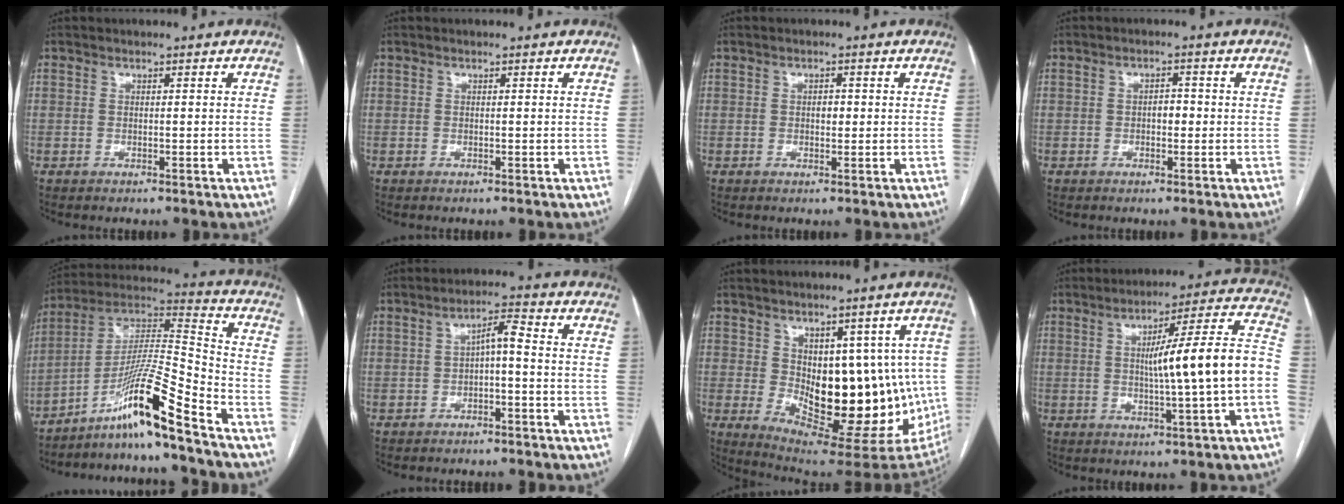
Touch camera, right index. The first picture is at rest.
{"total": 0.0}
{"total": 1.5, "force": [0.0, 0.9, 1.2], "torque": [-0.018, 0.002, 0.000]}
{"total": 2.1, "force": [-0.3, 1.2, 1.7], "torque": [-0.022, 0.005, -0.004]}
{"total": 14.6, "force": [-10.3, -1.3, 10.2], "torque": [-0.193, 0.009, -0.184]}
{"total": 3.7, "force": [-0.6, 0.8, 3.6], "torque": [-0.060, 0.017, -0.009]}
{"total": 17.7, "force": [-0.7, 8.2, 15.7], "torque": [-0.188, -0.004, 0.017]}
{"total": 14.5, "force": [-1.4, -0.4, 14.4], "torque": [-0.205, 0.021, -0.023]}